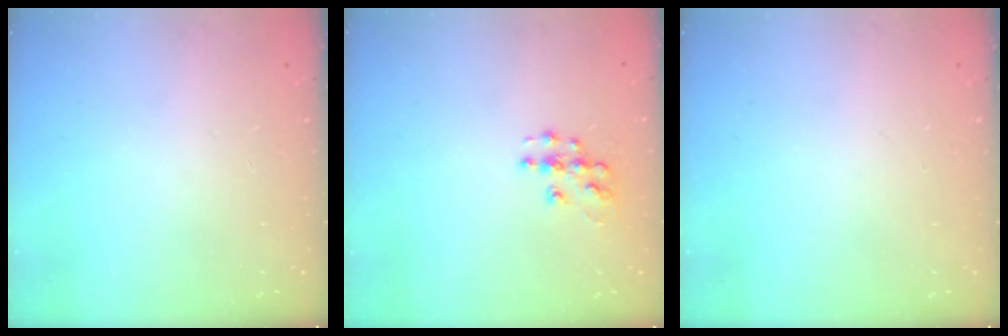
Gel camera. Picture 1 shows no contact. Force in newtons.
{"total": 8.2, "press": 8.2, "slide": 0.4}
{"total": 0.0}